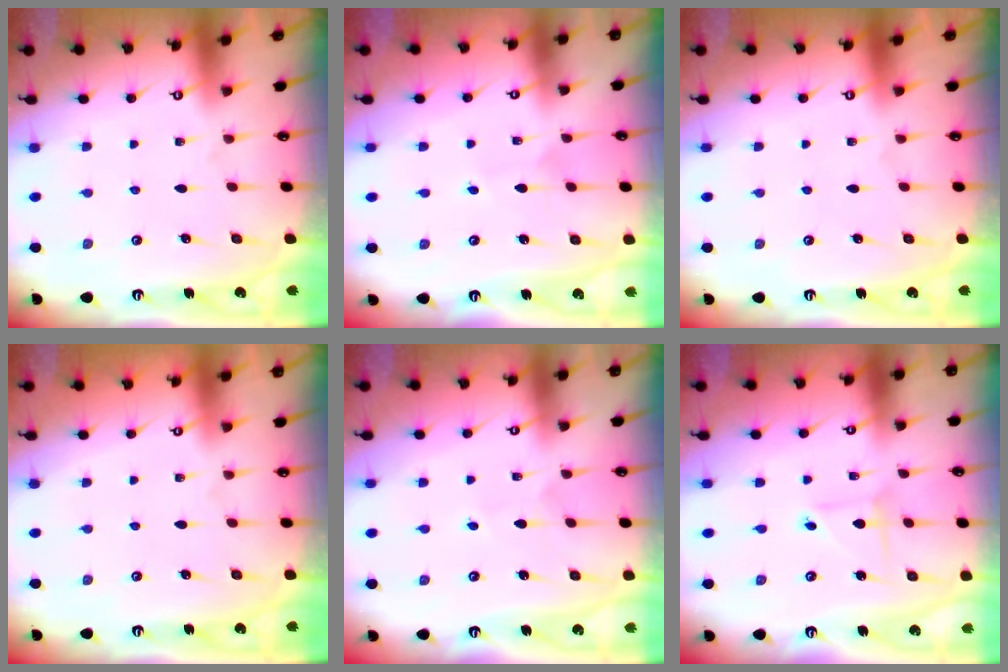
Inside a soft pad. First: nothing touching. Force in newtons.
{"total": 2.9, "press": 2.9, "slide": 0.4}
{"total": 0.0}
{"total": 0.8, "press": 0.7, "slide": 0.4}
{"total": 3.7, "press": 3.7, "slide": 0.3}
{"total": 2.4, "press": 2.4, "slide": 0.2}